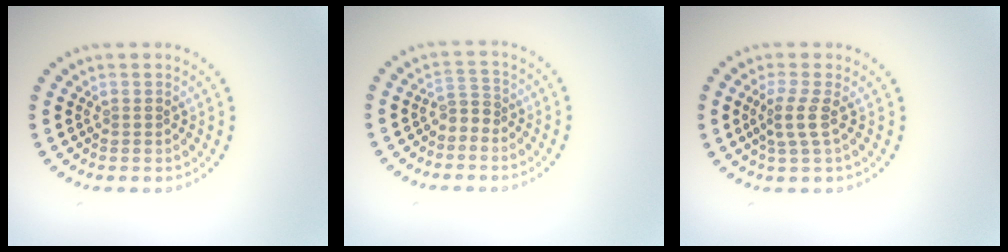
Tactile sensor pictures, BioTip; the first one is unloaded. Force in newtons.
{"total": 1.6, "press": 1.0, "slide": 1.2}
{"total": 2.1, "press": 1.6, "slide": 1.4}